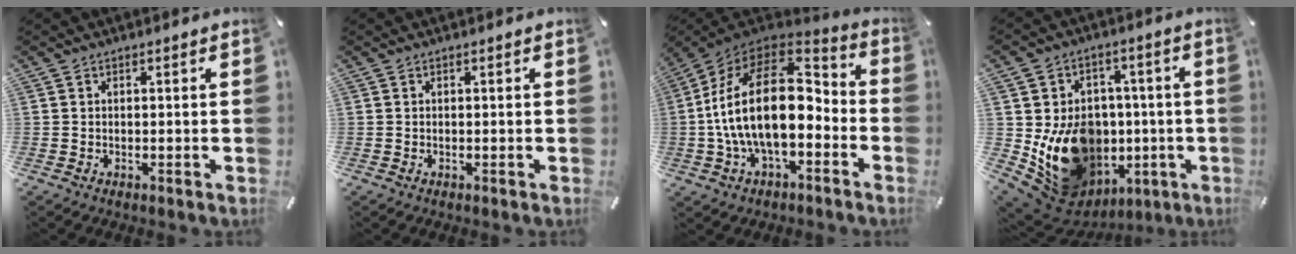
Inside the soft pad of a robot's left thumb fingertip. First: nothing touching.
{"total": 0.0}
{"total": 24.1, "force": [-1.1, 13.9, 19.7], "torque": [-0.376, 0.016, -0.018]}
{"total": 17.4, "force": [-2.5, 15.0, 8.6], "torque": [-0.146, -0.009, -0.019]}